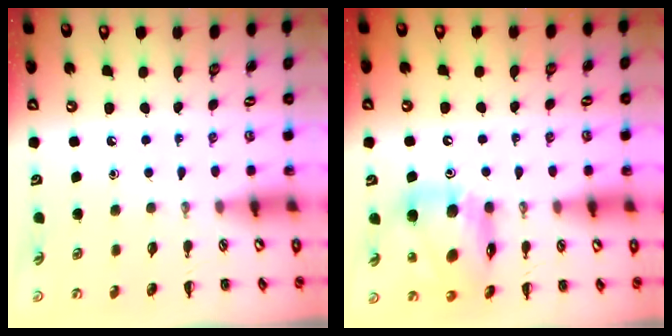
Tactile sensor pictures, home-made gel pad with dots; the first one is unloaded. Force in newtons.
{"total": 13.5, "press": 12.9, "slide": 4.1}